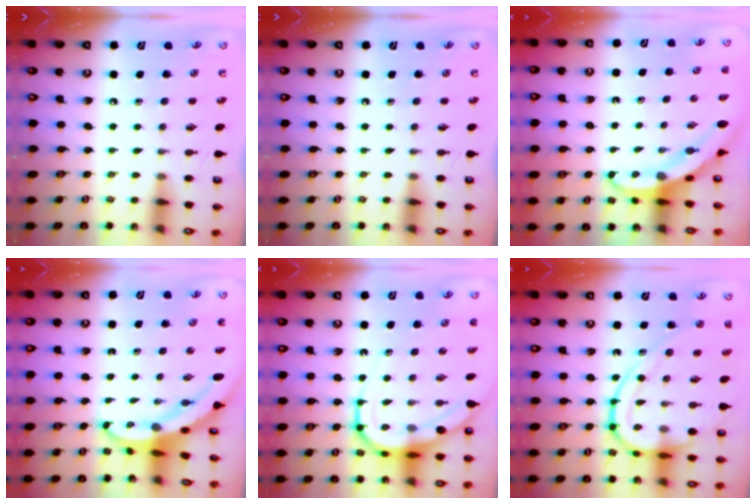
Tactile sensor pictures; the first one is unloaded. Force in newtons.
{"total": 0.0}
{"total": 4.8, "press": 4.8, "slide": 0.5}
{"total": 5.4, "press": 5.4, "slide": 0.5}
{"total": 11.3, "press": 11.3, "slide": 1.1}
{"total": 15.8, "press": 15.7, "slide": 1.5}